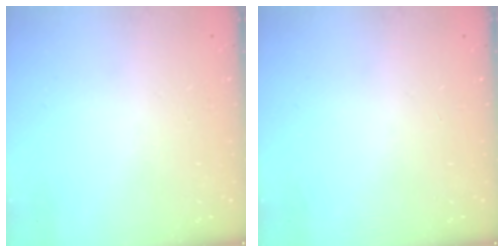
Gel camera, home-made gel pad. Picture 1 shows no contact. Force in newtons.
{"total": 0.0}